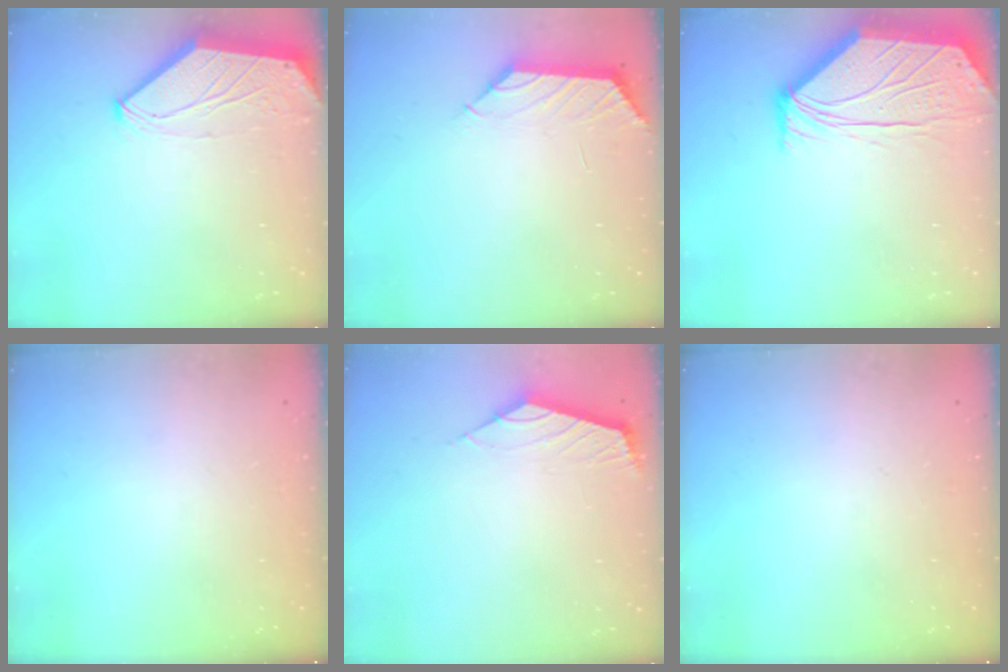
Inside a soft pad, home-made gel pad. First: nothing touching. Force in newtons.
{"total": 1.2, "press": 1.1, "slide": 0.6}
{"total": 5.2, "press": 5.2, "slide": 0.4}
{"total": 0.0}
{"total": 2.4, "press": 2.3, "slide": 0.4}
{"total": 0.0}